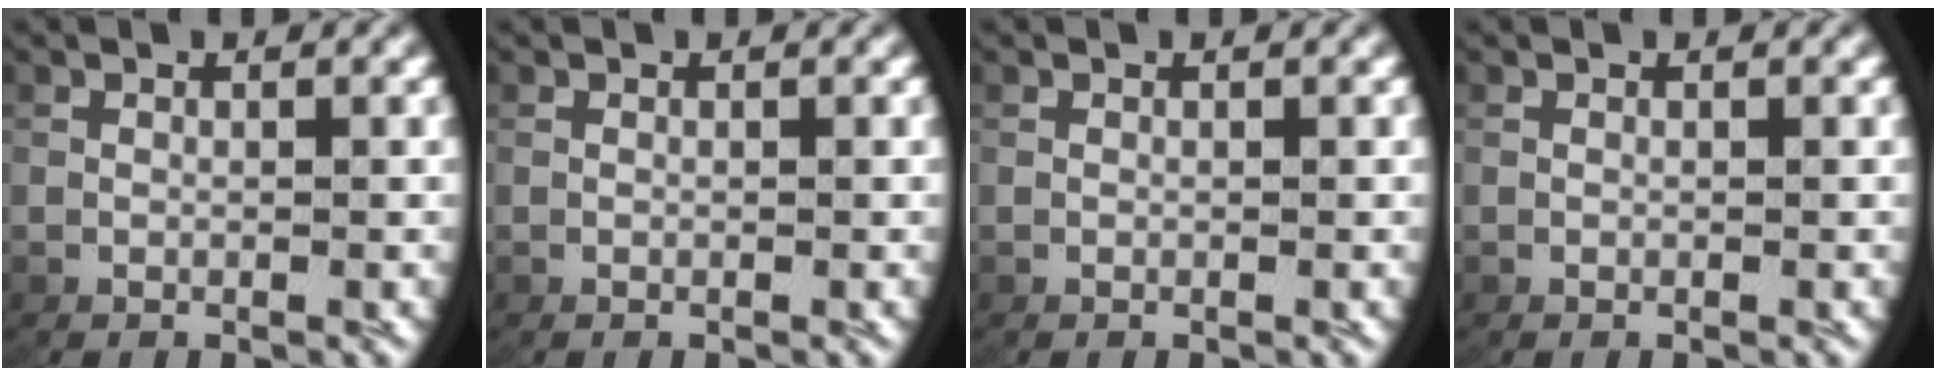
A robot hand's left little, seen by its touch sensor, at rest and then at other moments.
{"total": 0.0}
{"total": 0.0}
{"total": 0.0}